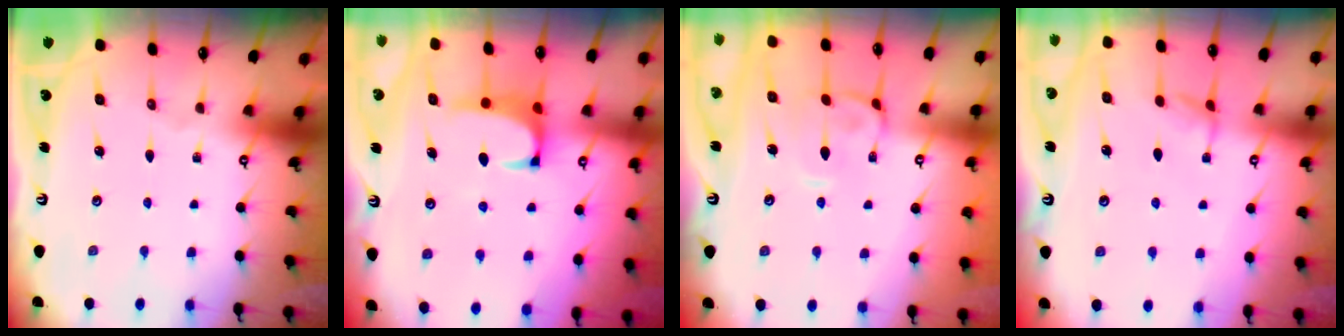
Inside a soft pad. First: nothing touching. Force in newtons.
{"total": 1.3, "press": 1.2, "slide": 0.5}
{"total": 2.4, "press": 2.2, "slide": 1.1}
{"total": 2.6, "press": 2.6, "slide": 0.5}